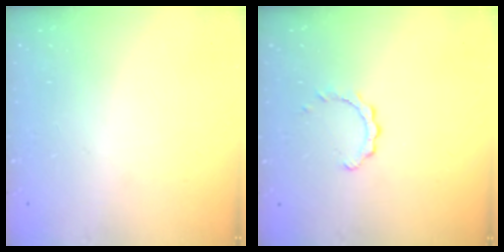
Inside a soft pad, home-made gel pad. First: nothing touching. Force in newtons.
{"total": 2.4, "press": 2.4, "slide": 0.3}